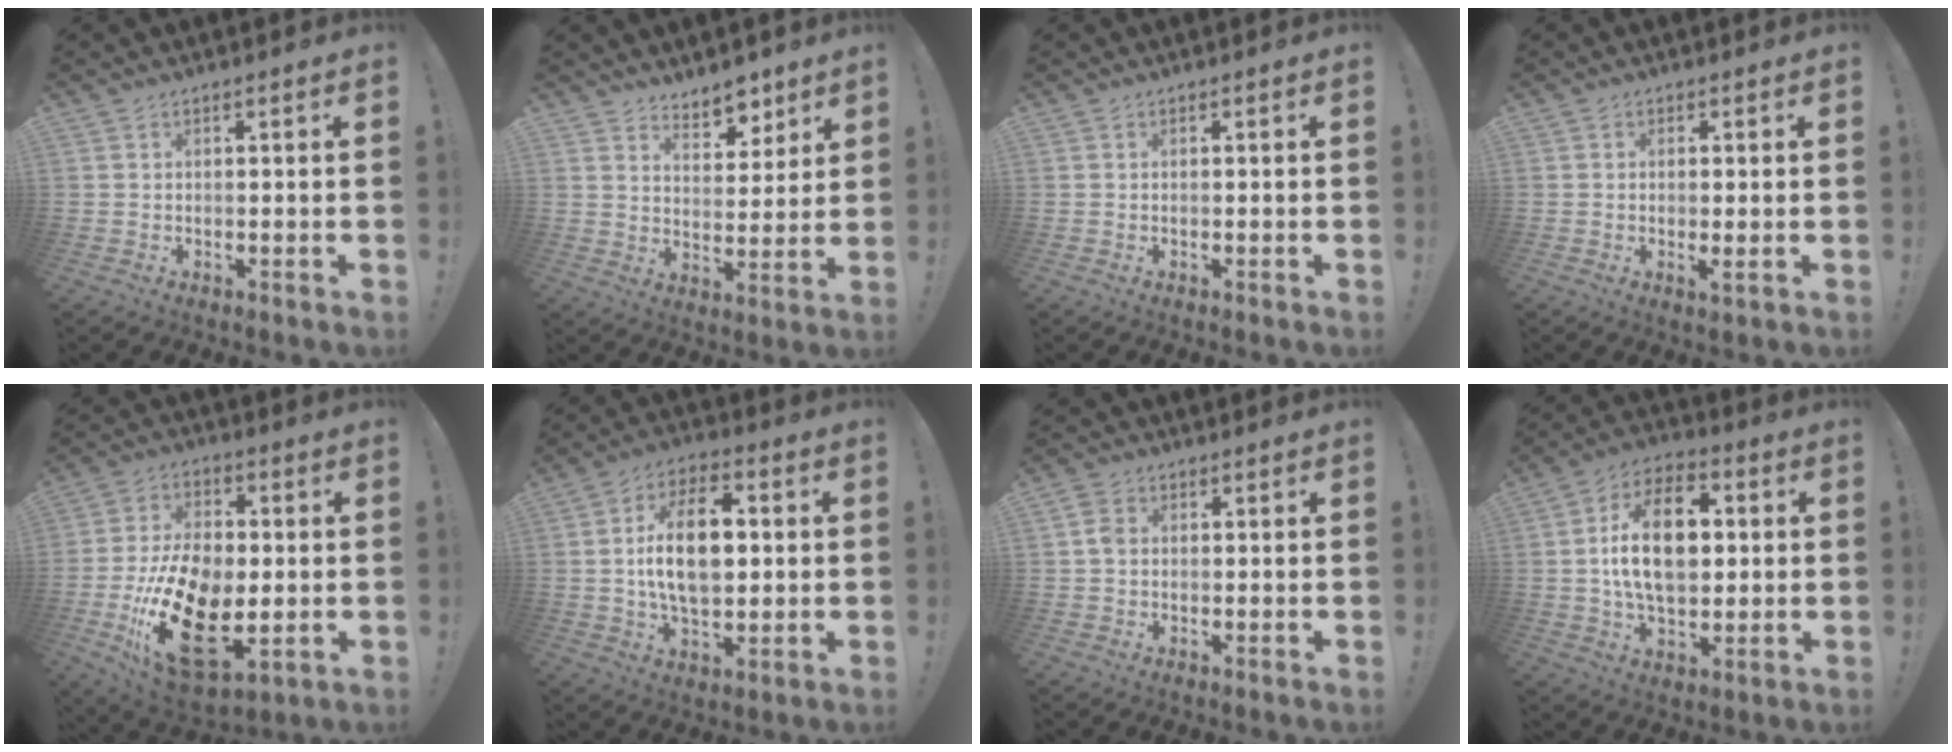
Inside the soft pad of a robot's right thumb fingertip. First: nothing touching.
{"total": 7.8, "force": [6.4, 4.0, 2.1], "torque": [-0.006, -0.057, 0.116]}
{"total": 0.0}
{"total": 2.2, "force": [0.1, 0.3, 2.2], "torque": [-0.033, -0.004, 0.003]}
{"total": 23.1, "force": [-6.0, 13.7, 17.6], "torque": [-0.343, 0.030, -0.087]}
{"total": 16.4, "force": [0.9, 9.3, 13.5], "torque": [-0.235, 0.004, 0.011]}
{"total": 3.7, "force": [0.4, 2.8, 2.4], "torque": [-0.045, 0.011, 0.008]}
{"total": 18.2, "force": [1.6, 11.0, 14.3], "torque": [-0.236, 0.010, 0.023]}